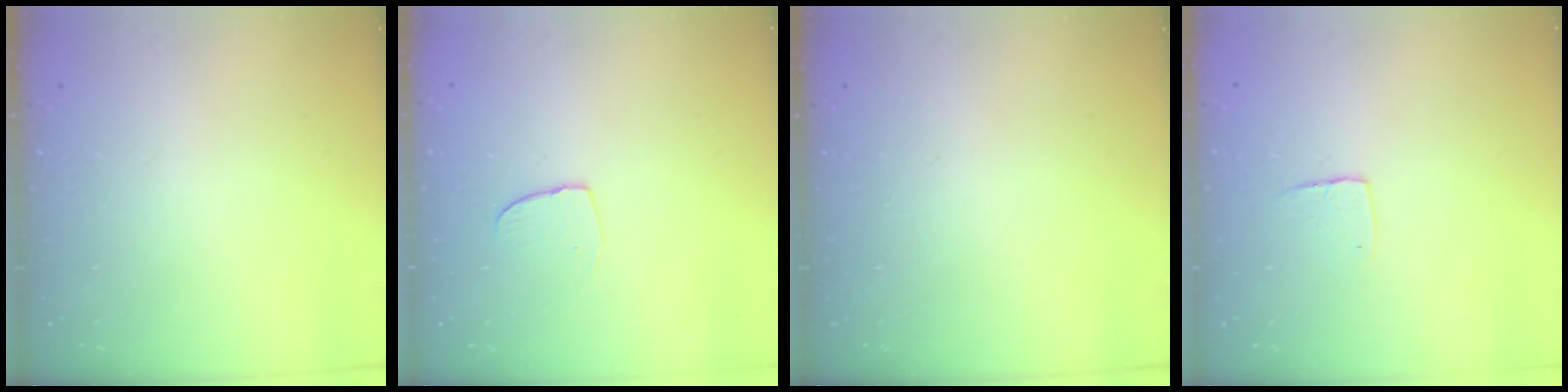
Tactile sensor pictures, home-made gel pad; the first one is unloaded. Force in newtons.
{"total": 4.2, "press": 4.2, "slide": 0.3}
{"total": 0.0}
{"total": 5.3, "press": 5.3, "slide": 0.4}